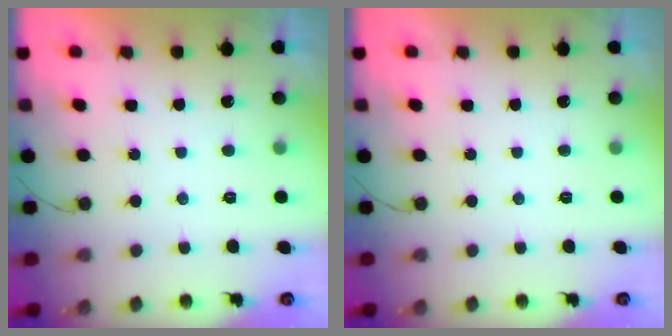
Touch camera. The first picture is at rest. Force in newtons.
{"total": 0.0}